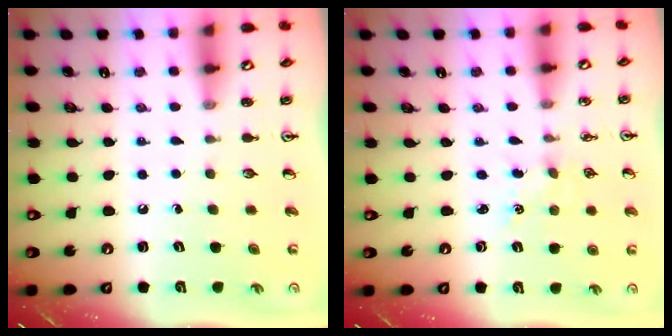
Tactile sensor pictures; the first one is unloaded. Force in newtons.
{"total": 1.7, "press": 1.6, "slide": 0.2}